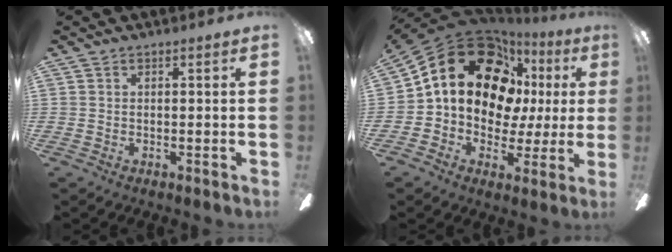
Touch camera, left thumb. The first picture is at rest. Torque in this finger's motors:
{"motor_torque": [1.64, 3.37, 1.48, -1.29, 0.26]}